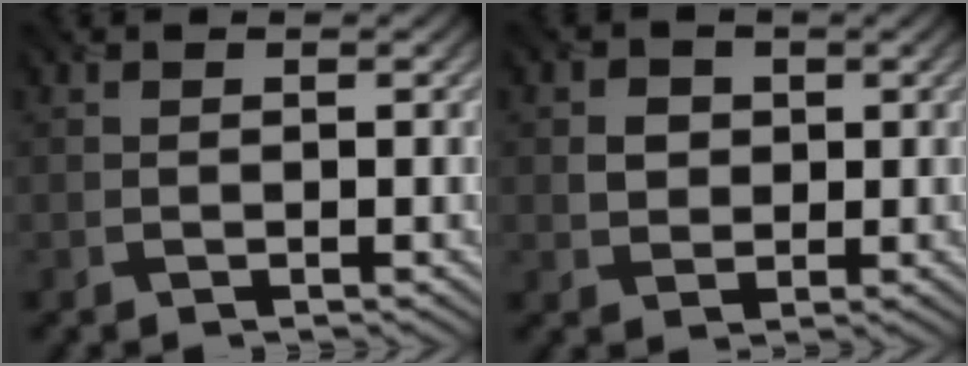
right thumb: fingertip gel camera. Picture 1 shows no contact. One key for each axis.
{"total": 2.8, "fx": 0.5, "fy": 2.5, "fz": 1.2, "tx": -0.029, "ty": -0.002, "tz": 0.003}